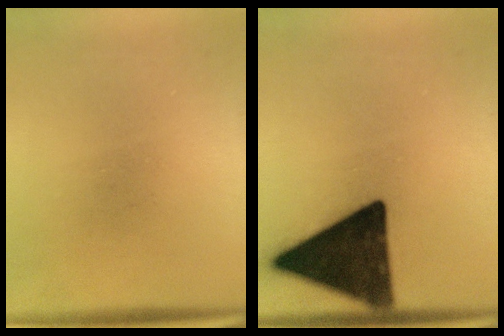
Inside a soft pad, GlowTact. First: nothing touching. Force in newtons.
{"total": 18.0}